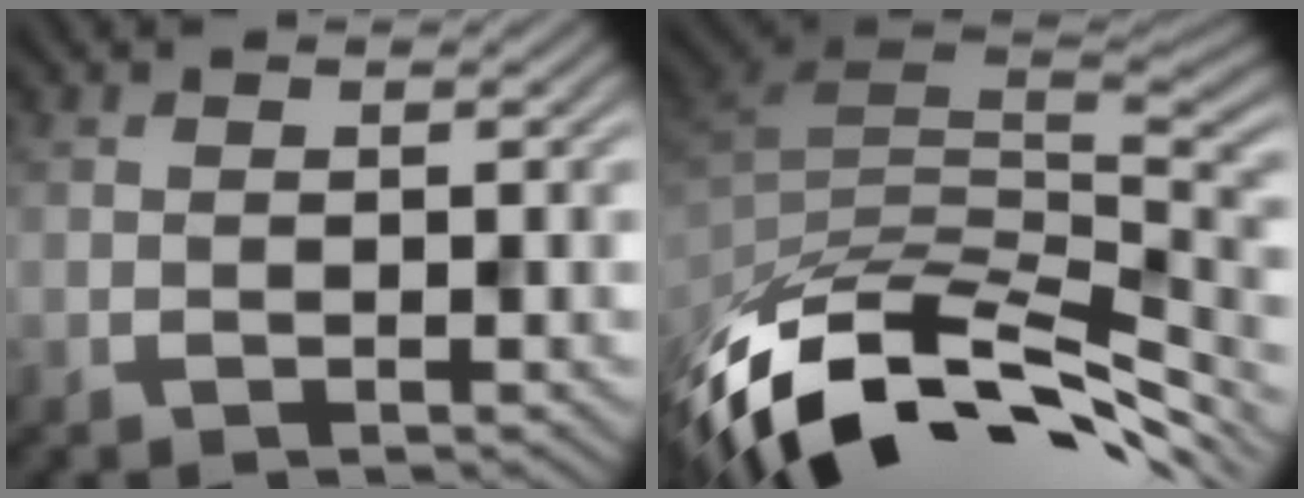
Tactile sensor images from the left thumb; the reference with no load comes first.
{"total": 13.2, "force": [-8.6, 6.1, 8.0], "torque": [-0.198, -0.011, -0.145]}